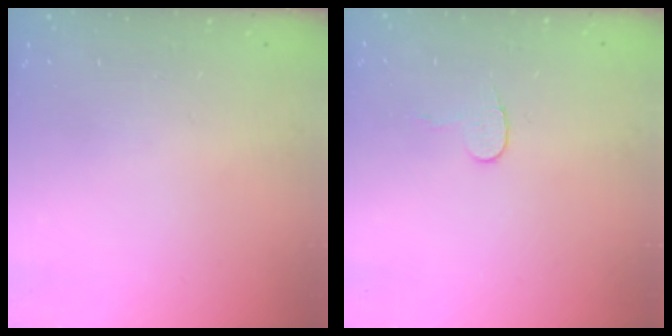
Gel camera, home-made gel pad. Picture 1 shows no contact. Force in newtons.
{"total": 5.6, "press": 5.6, "slide": 0.5}